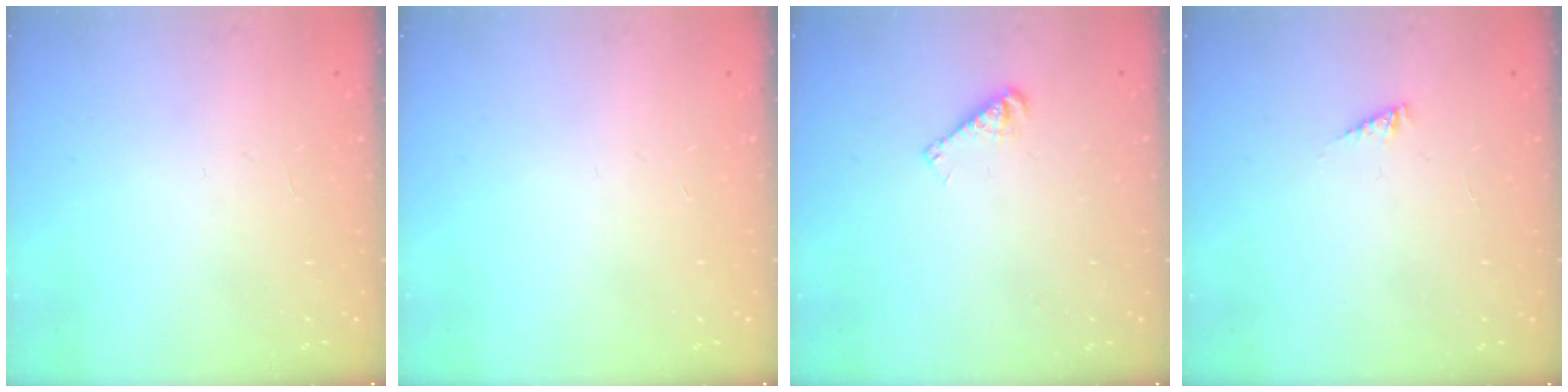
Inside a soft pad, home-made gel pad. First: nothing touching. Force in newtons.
{"total": 0.0}
{"total": 4.5, "press": 4.5, "slide": 0.3}
{"total": 1.8, "press": 1.8, "slide": 0.2}